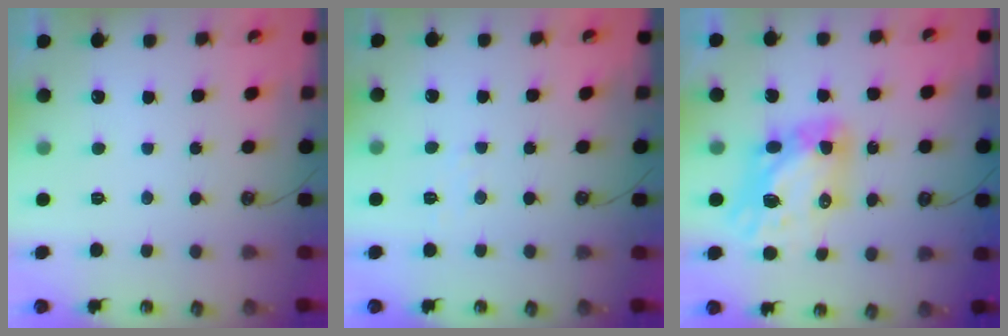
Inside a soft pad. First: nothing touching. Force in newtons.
{"total": 3.7, "press": 3.7, "slide": 0.5}
{"total": 10.1, "press": 10.1, "slide": 1.1}